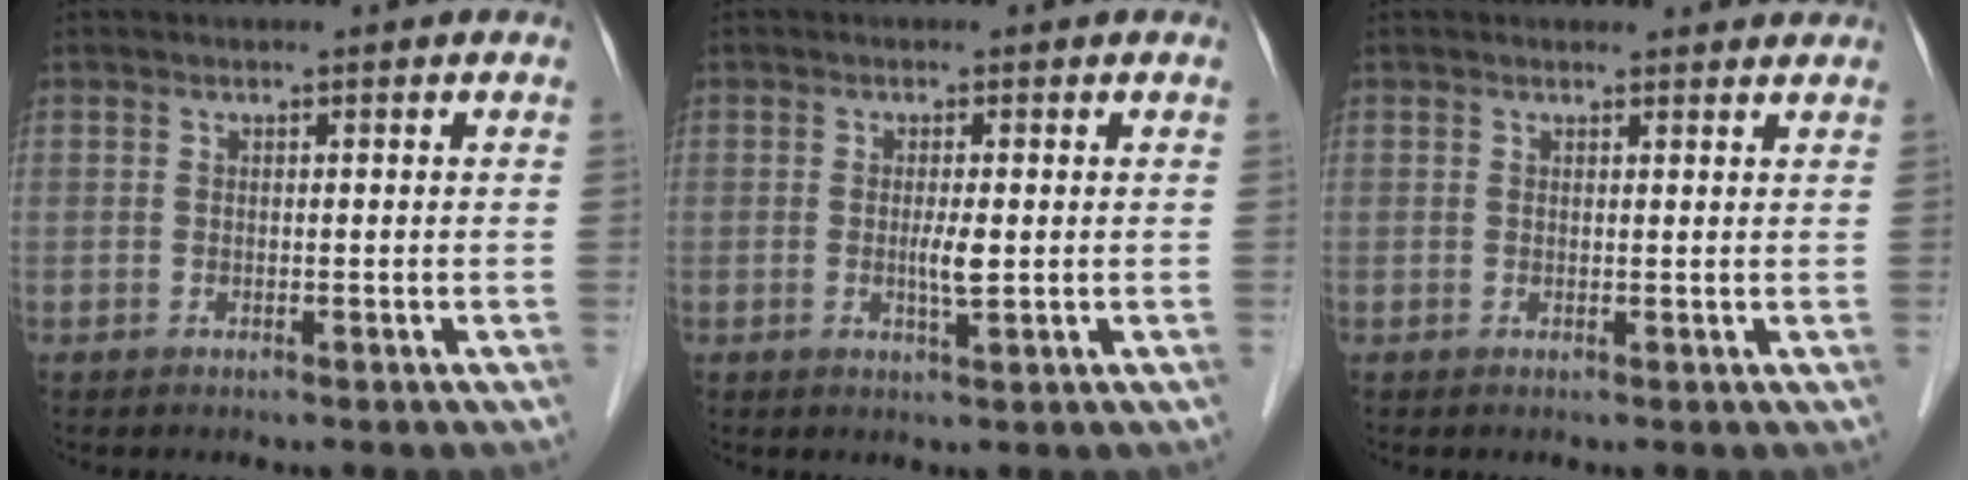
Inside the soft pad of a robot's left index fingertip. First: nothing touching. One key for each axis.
{"total": 2.4, "fx": 0.1, "fy": 0.2, "fz": 2.3, "tx": -0.046, "ty": -0.003, "tz": 0.003}
{"total": 3.4, "fx": 3.3, "fy": 0.7, "fz": 0.3, "tx": -0.008, "ty": 0.007, "tz": 0.032}